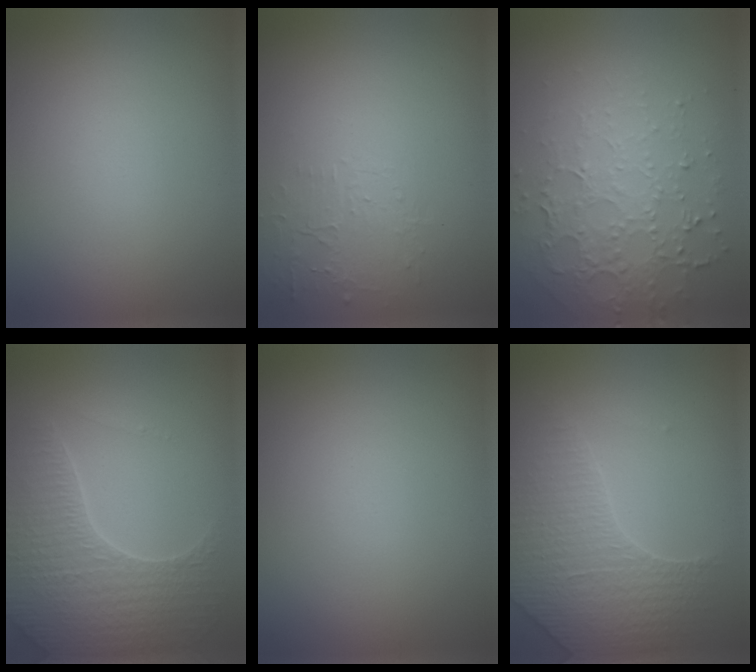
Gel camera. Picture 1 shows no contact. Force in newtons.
{"total": 1.5, "press": 0.1, "slide": 1.5}
{"total": 4.9, "press": 3.3, "slide": 3.6}
{"total": 4.9, "press": 4.5, "slide": 2.1}
{"total": 0.0}
{"total": 3.8, "press": 3.7, "slide": 0.8}